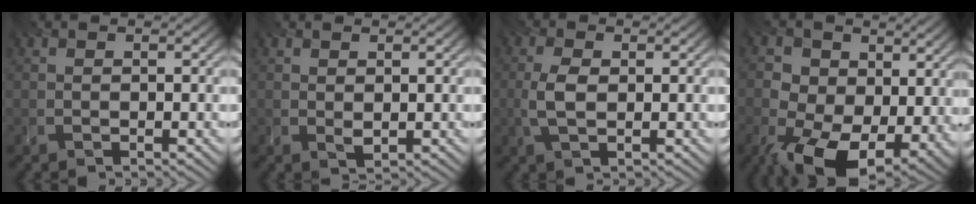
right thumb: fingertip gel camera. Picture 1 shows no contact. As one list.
[{"total": 0.9, "force": [0.4, 0.5, 0.7], "torque": [-0.015, -0.002, 0.011]}, {"total": 3.1, "force": [0.0, 1.5, 2.7], "torque": [-0.067, 0.001, -0.003]}, {"total": 14.4, "force": [-0.9, 10.7, 9.6], "torque": [-0.198, -0.048, 0.006]}]